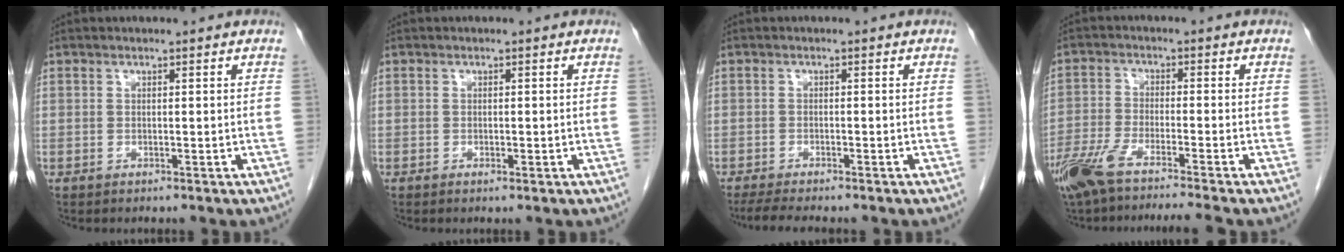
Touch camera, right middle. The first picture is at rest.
{"total": 0.8, "force": [-0.4, 0.3, 0.6], "torque": [-0.010, 0.000, -0.003]}
{"total": 5.9, "force": [-4.9, 0.9, 3.1], "torque": [-0.047, -0.013, -0.074]}
{"total": 10.2, "force": [-8.1, -0.3, 6.1], "torque": [-0.107, -0.025, -0.141]}